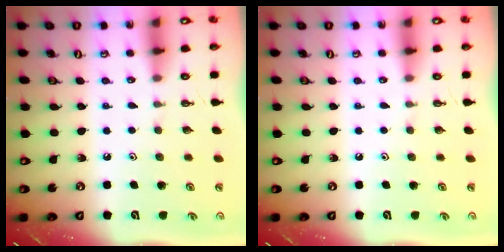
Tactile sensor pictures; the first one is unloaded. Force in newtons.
{"total": 0.0}